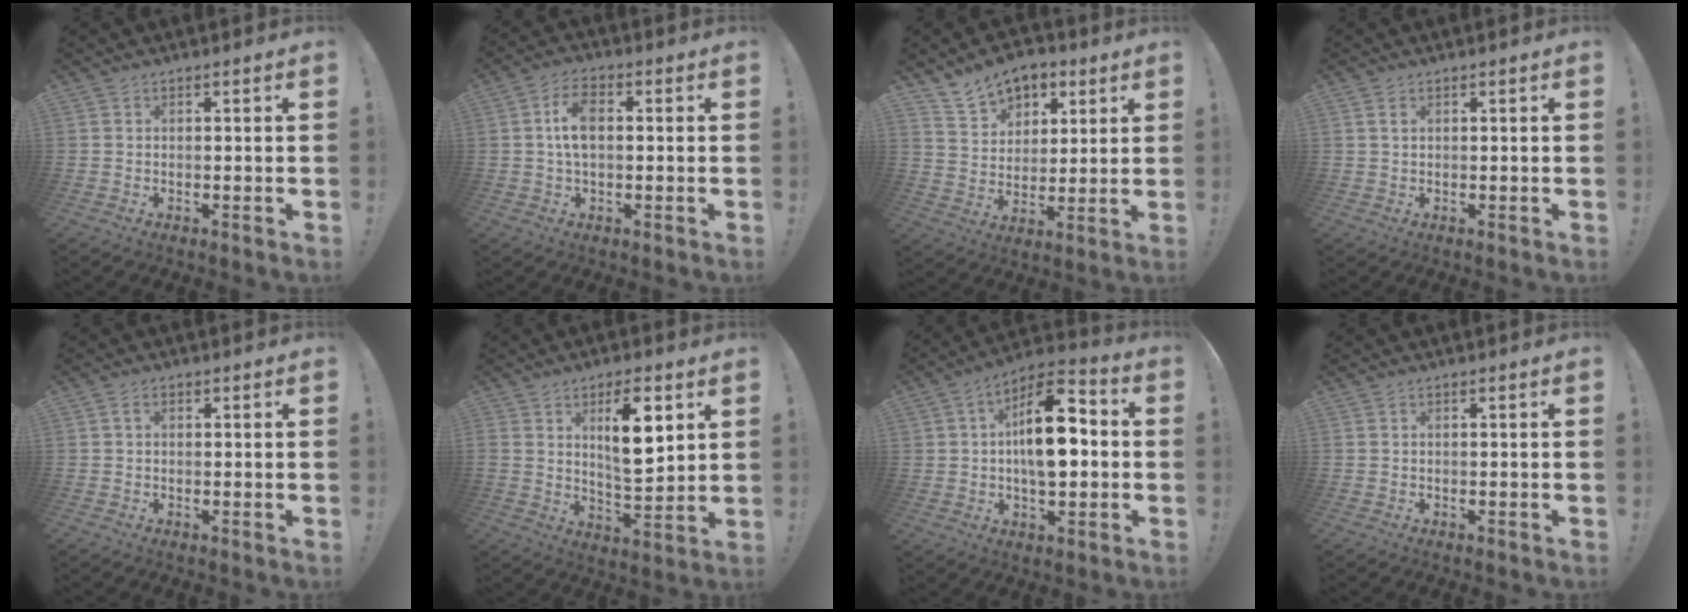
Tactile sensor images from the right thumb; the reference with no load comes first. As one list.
[{"total": 7.4, "force": [0.4, 4.2, 6.1], "torque": [-0.113, 0.006, 0.005]}, {"total": 11.1, "force": [7.4, 7.5, 3.5], "torque": [-0.058, -0.047, 0.145]}, {"total": 1.4, "force": [0.7, 0.7, 1.0], "torque": [-0.016, 0.000, 0.012]}, {"total": 1.5, "force": [0.3, 1.0, 1.1], "torque": [-0.015, 0.002, 0.004]}, {"total": 12.0, "force": [5.1, 4.3, 10.0], "torque": [-0.155, -0.015, 0.082]}, {"total": 18.9, "force": [1.6, 12.4, 14.2], "torque": [-0.204, 0.015, 0.033]}, {"total": 0.0}]